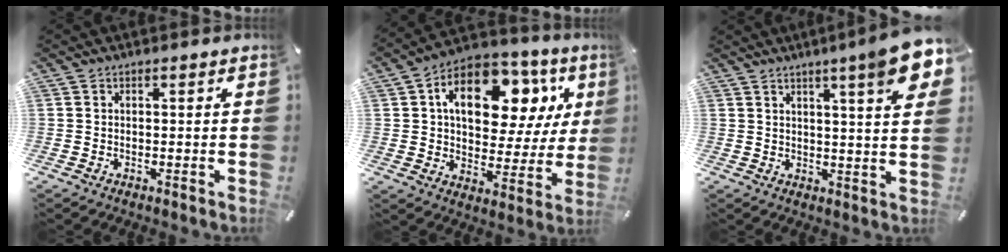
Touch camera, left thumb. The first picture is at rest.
{"total": 17.5, "force": [7.4, 11.0, 11.5], "torque": [-0.170, -0.030, 0.125]}
{"total": 10.6, "force": [5.8, 0.9, 8.9], "torque": [-0.128, -0.032, 0.088]}